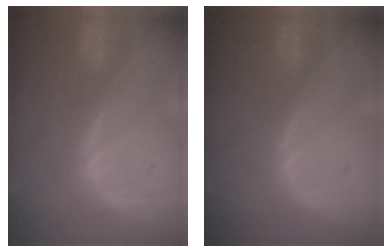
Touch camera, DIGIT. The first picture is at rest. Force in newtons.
{"total": 0.0}